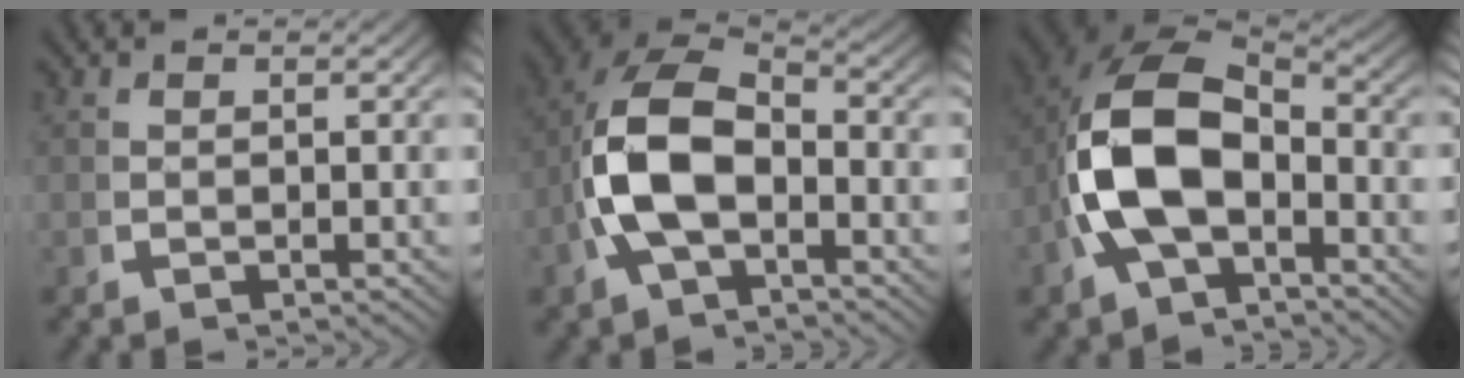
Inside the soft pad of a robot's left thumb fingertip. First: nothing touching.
{"total": 11.3, "force": [-0.7, 7.9, 8.0], "torque": [-0.186, -0.028, -0.006]}
{"total": 12.8, "force": [-0.8, 8.8, 9.2], "torque": [-0.210, -0.030, -0.004]}